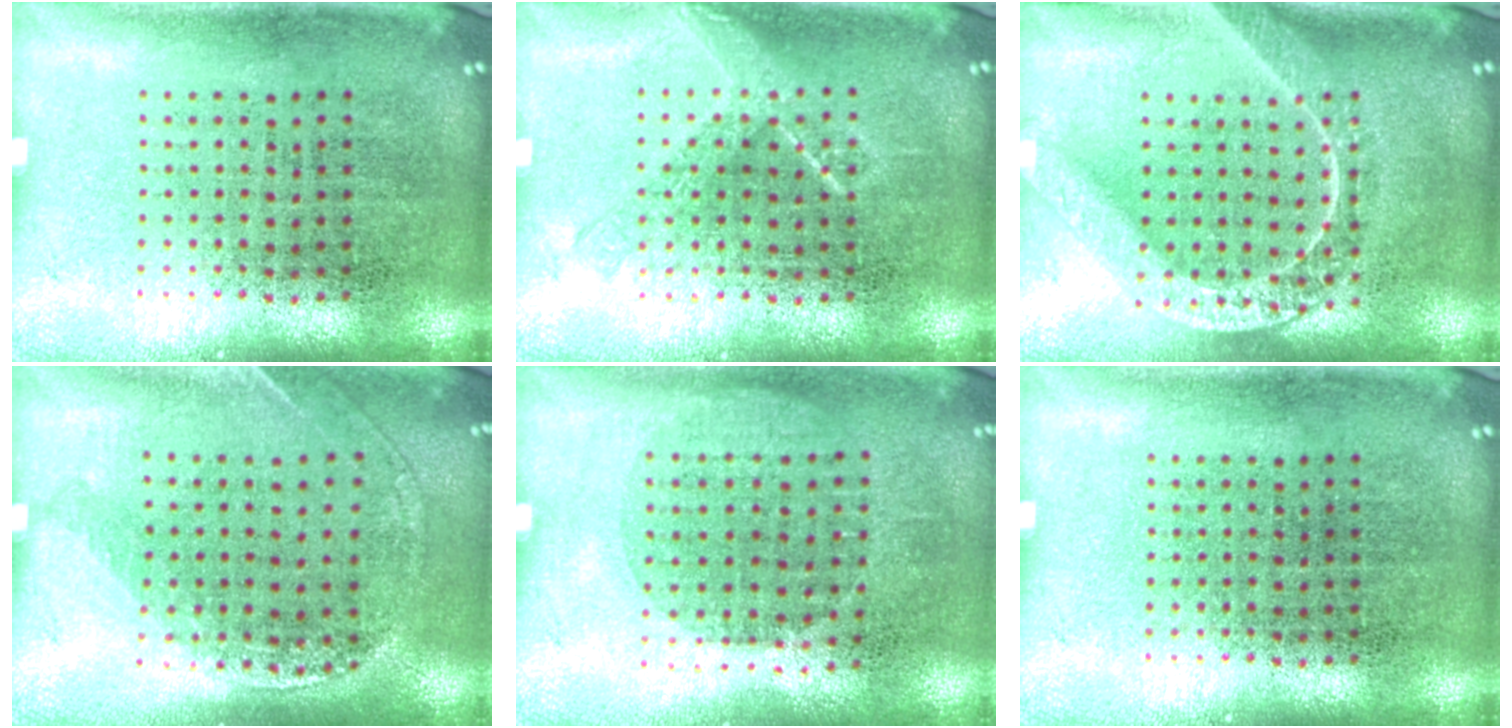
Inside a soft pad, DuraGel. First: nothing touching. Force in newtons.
{"total": 1.9, "press": 1.9, "slide": 0.3}
{"total": 1.8, "press": 1.7, "slide": 0.6}
{"total": 1.2, "press": 1.1, "slide": 0.3}
{"total": 0.9, "press": 0.8, "slide": 0.4}
{"total": 0.0}